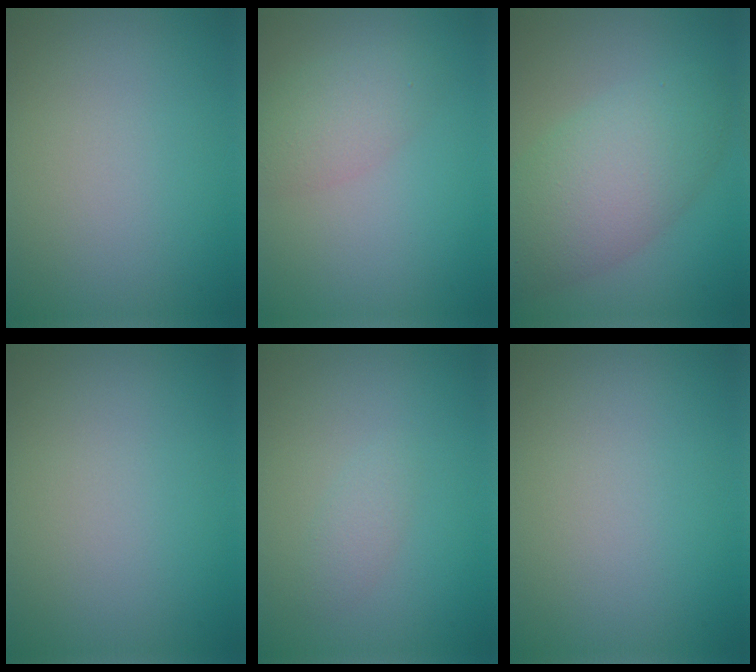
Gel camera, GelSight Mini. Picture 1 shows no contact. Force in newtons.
{"total": 3.2, "press": 3.2, "slide": 0.0}
{"total": 6.8, "press": 6.8, "slide": 0.2}
{"total": 0.0}
{"total": 1.2, "press": 1.1, "slide": 0.1}
{"total": 0.0}